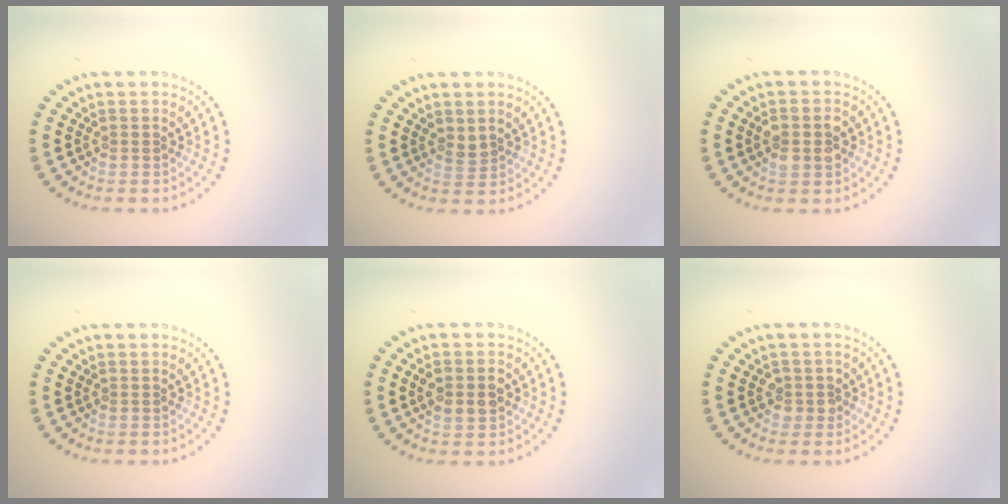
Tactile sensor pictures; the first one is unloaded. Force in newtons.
{"total": 1.0, "press": 0.8, "slide": 0.5}
{"total": 3.0, "press": 2.9, "slide": 0.2}
{"total": 0.0}
{"total": 2.8, "press": 2.8, "slide": 0.0}
{"total": 1.5, "press": 1.4, "slide": 0.6}